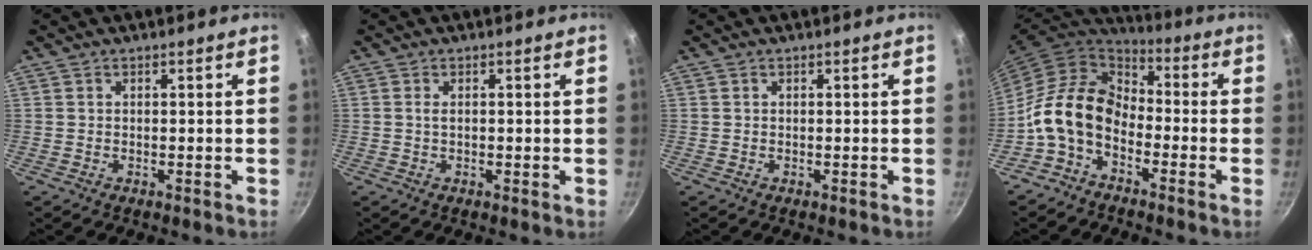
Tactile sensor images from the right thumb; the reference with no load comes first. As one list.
[{"total": 1.1, "force": [0.0, 0.4, 1.0], "torque": [-0.018, -0.001, -0.001]}, {"total": 0.0}, {"total": 13.2, "force": [-4.0, 9.1, 8.7], "torque": [-0.141, 0.052, -0.099]}]